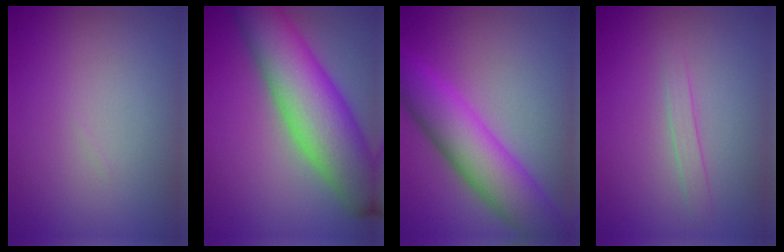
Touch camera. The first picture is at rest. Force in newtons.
{"total": 11.2, "press": 11.2, "slide": 0.3}
{"total": 8.8, "press": 8.8, "slide": 0.0}
{"total": 1.2, "press": 1.2, "slide": 0.0}